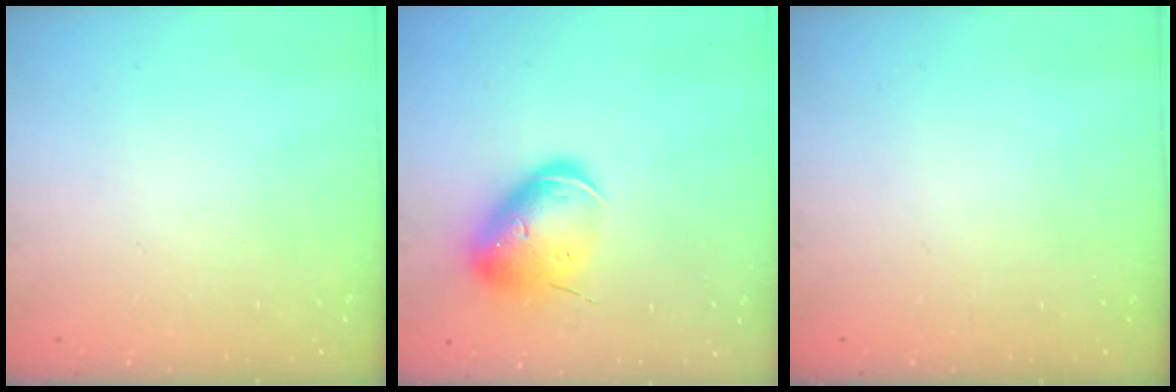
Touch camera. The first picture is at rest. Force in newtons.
{"total": 12.4, "press": 12.2, "slide": 2.2}
{"total": 0.0}